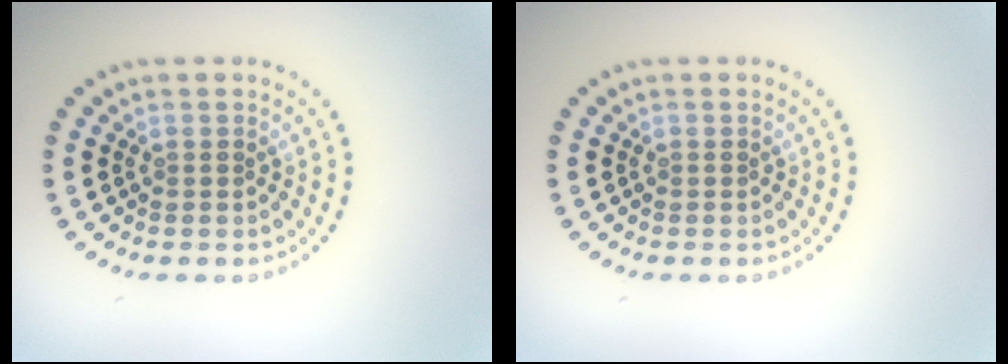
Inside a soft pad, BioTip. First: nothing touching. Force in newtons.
{"total": 0.0}